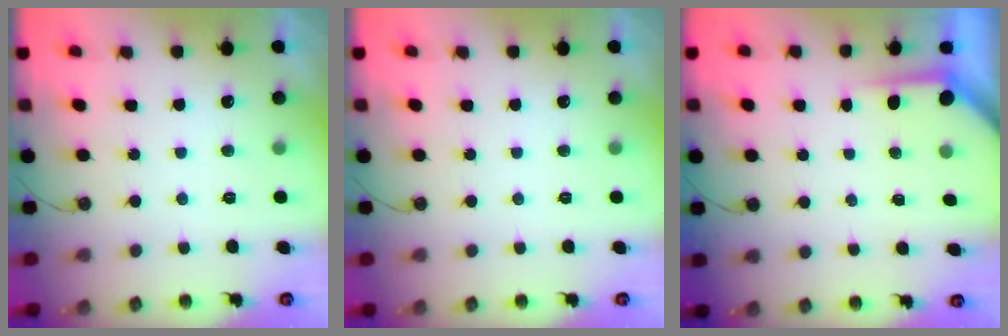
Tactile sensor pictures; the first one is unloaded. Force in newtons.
{"total": 0.0}
{"total": 3.7, "press": 3.7, "slide": 0.4}